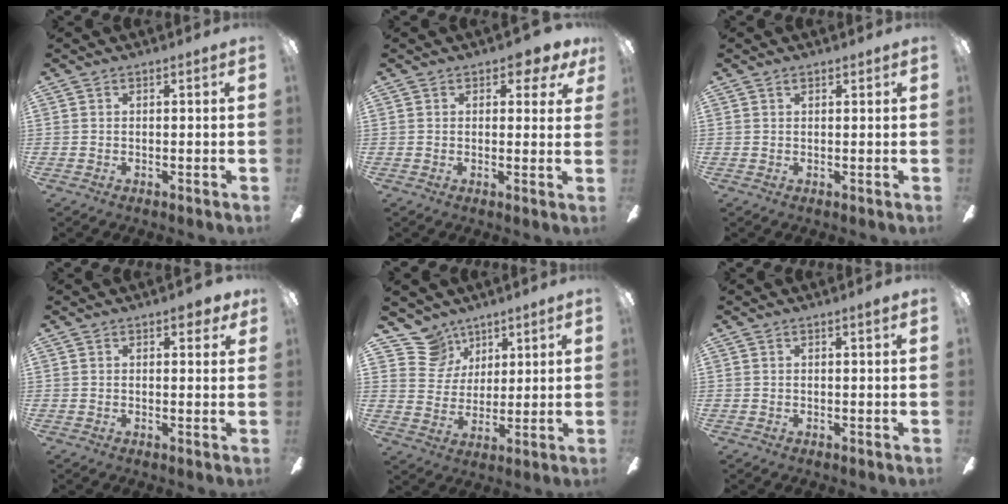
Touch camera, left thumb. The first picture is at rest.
{"total": 3.8, "force": [2.3, 2.1, 2.3], "torque": [-0.017, -0.006, 0.037]}
{"total": 0.8, "force": [0.5, 0.5, 0.3], "torque": [-0.007, 0.003, 0.010]}
{"total": 2.7, "force": [1.7, 1.3, 1.6], "torque": [-0.011, -0.005, 0.024]}
{"total": 10.2, "force": [6.8, 7.6, 0.7], "torque": [-0.030, -0.045, 0.136]}
{"total": 1.0, "force": [0.6, 0.1, 0.8], "torque": [-0.017, 0.004, 0.008]}